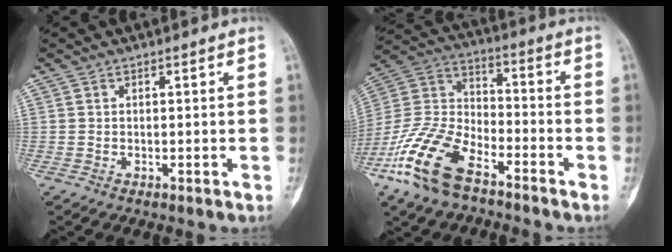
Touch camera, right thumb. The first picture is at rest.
{"total": 17.0, "force": [-10.2, 8.2, 10.8], "torque": [-0.224, 0.050, -0.205]}